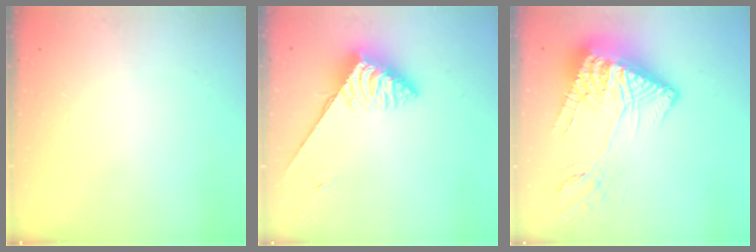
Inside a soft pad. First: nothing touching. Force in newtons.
{"total": 4.9, "press": 4.9, "slide": 0.8}
{"total": 19.7, "press": 19.5, "slide": 2.6}